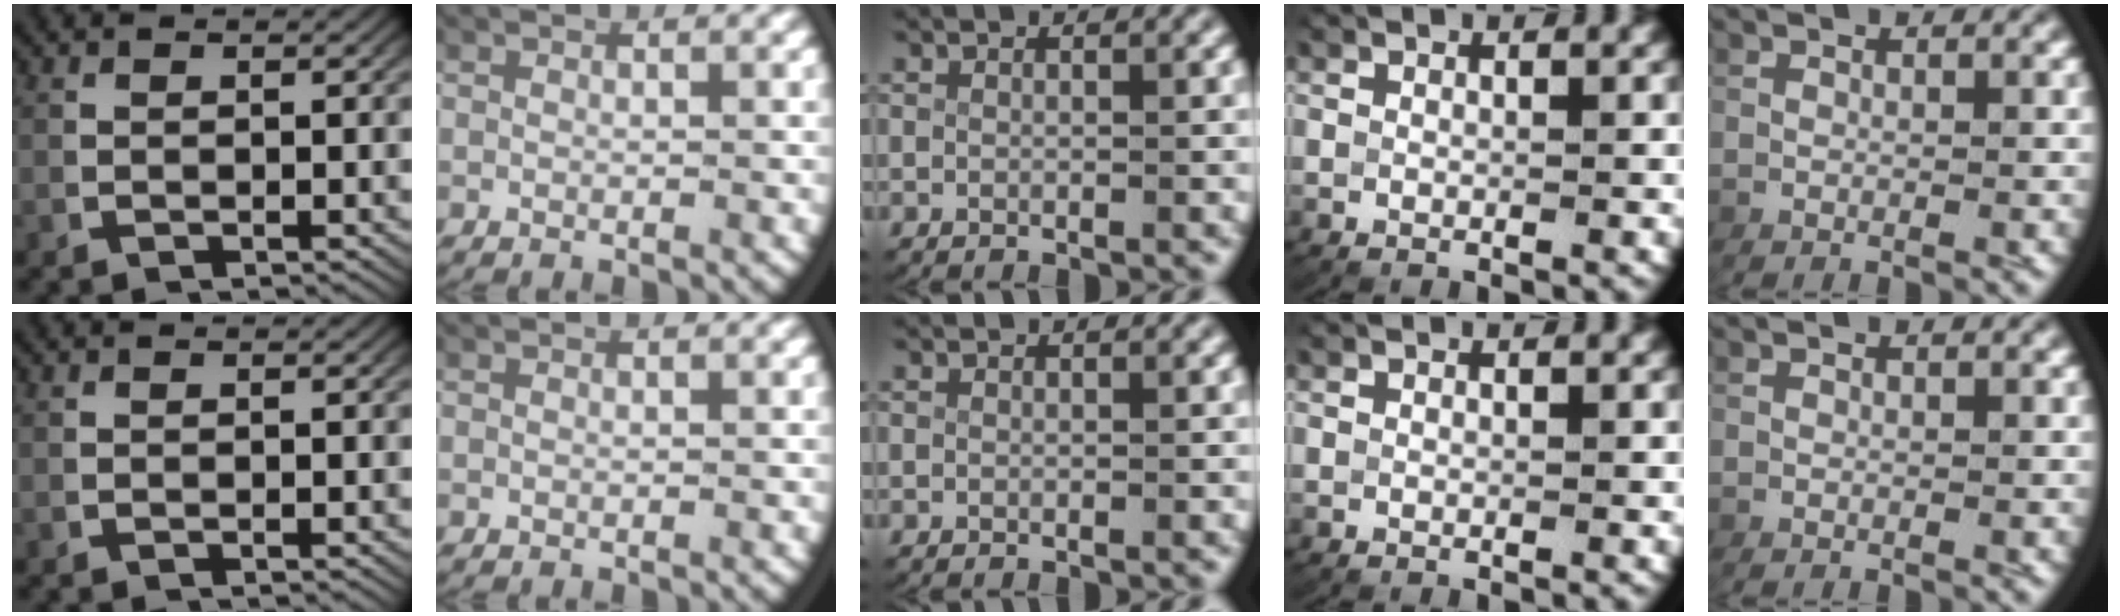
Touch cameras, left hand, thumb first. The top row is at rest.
{}